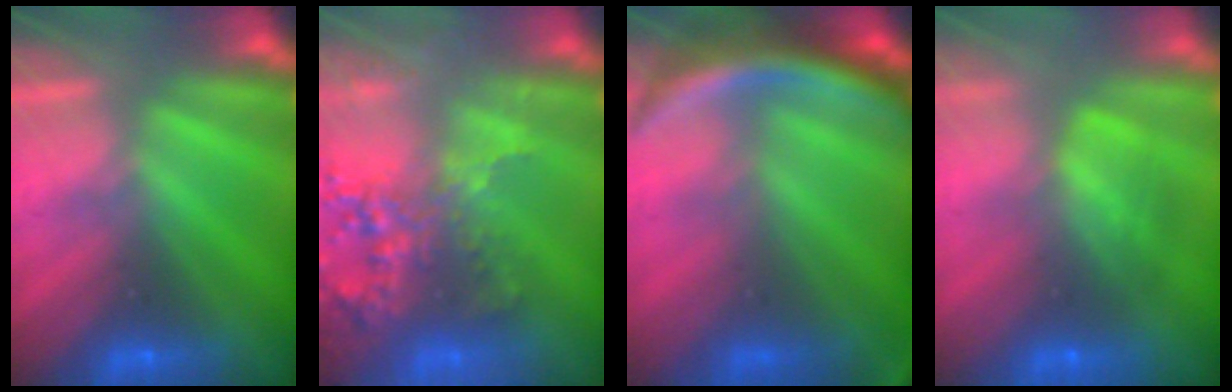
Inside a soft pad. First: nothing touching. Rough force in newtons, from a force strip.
{"total": 8.3}
{"total": 11.6}
{"total": 5.6}